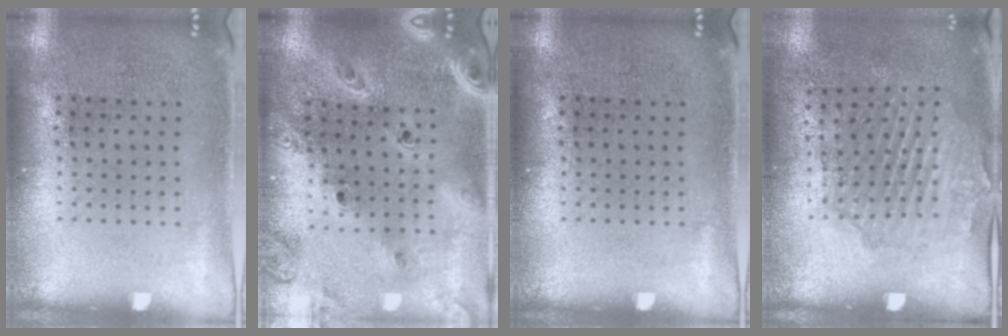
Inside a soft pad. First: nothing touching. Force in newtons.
{"total": 2.8, "press": 2.4, "slide": 1.4}
{"total": 0.0}
{"total": 1.6, "press": 1.4, "slide": 0.7}